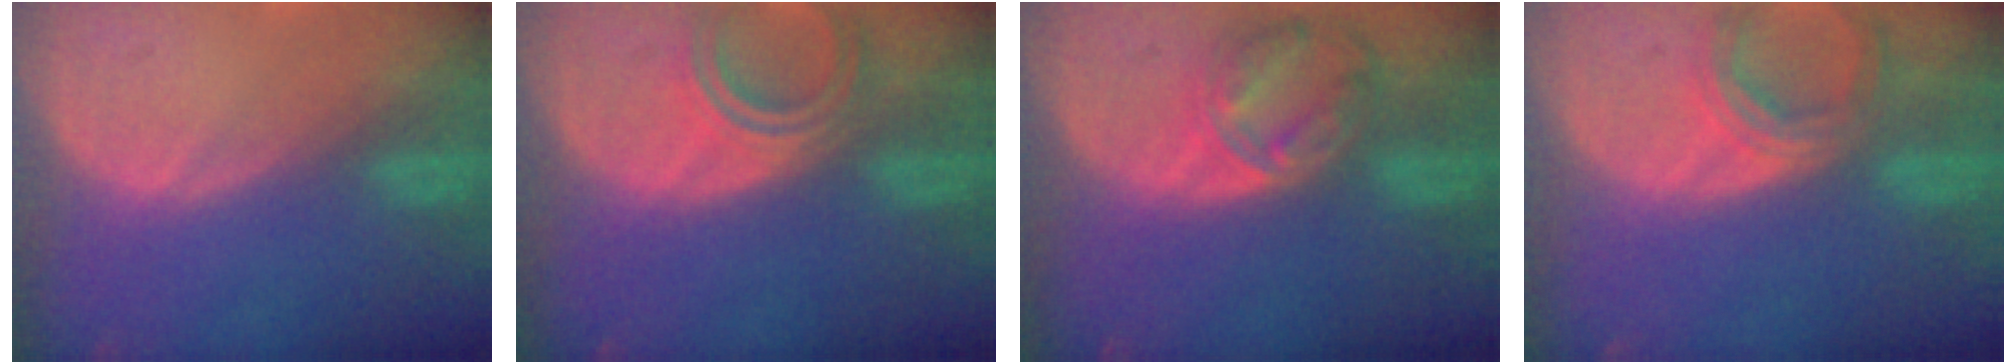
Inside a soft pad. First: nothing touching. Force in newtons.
{"total": 5.5, "press": 5.1, "slide": 2.1}
{"total": 8.2, "press": 7.0, "slide": 4.2}
{"total": 6.0, "press": 5.6, "slide": 2.3}